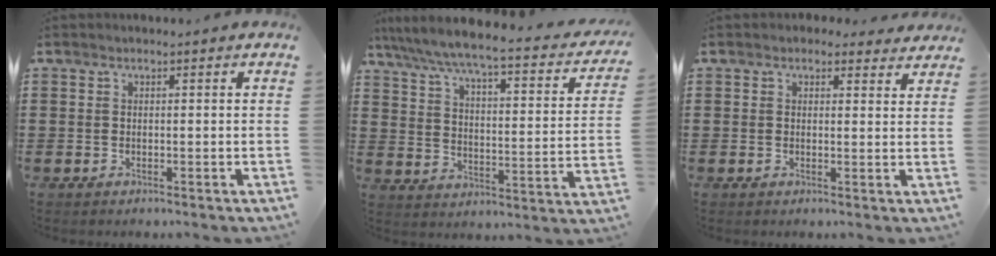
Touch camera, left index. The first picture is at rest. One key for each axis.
{"total": 5.5, "fx": 4.7, "fy": 0.1, "fz": 2.8, "tx": -0.077, "ty": -0.041, "tz": 0.073}
{"total": 2.0, "fx": 1.8, "fy": 0.8, "fz": 0.3, "tx": -0.005, "ty": -0.002, "tz": 0.032}